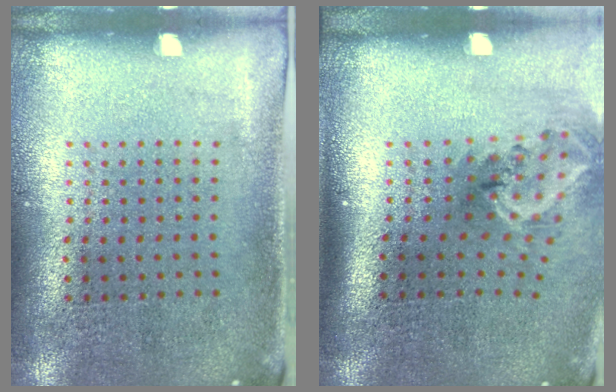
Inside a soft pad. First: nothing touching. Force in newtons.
{"total": 2.1, "press": 1.3, "slide": 1.6}